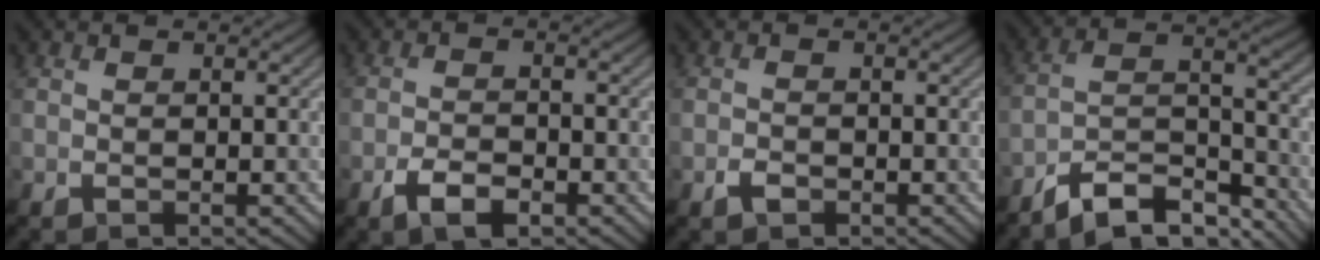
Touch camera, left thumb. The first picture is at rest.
{"total": 3.9, "force": [-2.5, 1.4, 2.7], "torque": [-0.055, -0.003, -0.048]}
{"total": 1.4, "force": [-1.1, 0.7, 0.5], "torque": [-0.008, -0.002, -0.021]}
{"total": 10.8, "force": [-8.9, 2.7, 5.4], "torque": [-0.092, 0.009, -0.169]}